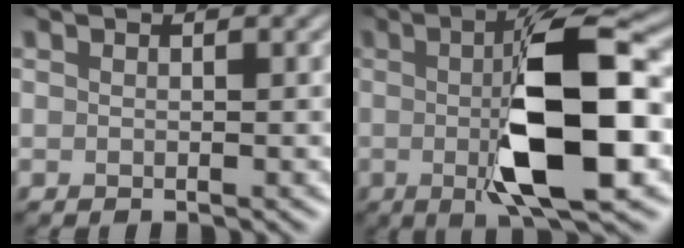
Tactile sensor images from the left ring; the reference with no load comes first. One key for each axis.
{"total": 10.7, "fx": -1.1, "fy": 2.9, "fz": 10.2, "tx": -0.152, "ty": 0.000, "tz": -0.019}